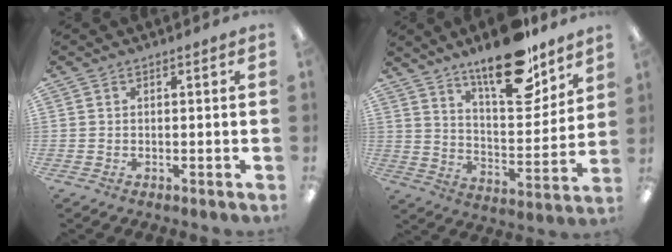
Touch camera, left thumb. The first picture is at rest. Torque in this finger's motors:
{"motor_torque": [2.66, 1.45, 1.56, -1.21, 0.08]}